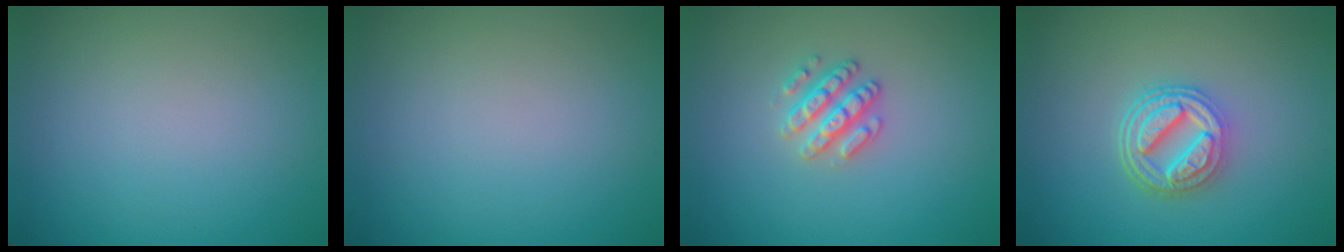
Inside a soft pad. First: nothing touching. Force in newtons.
{"total": 0.0}
{"total": 2.6, "press": 2.6, "slide": 0.3}
{"total": 4.8, "press": 3.8, "slide": 3.1}